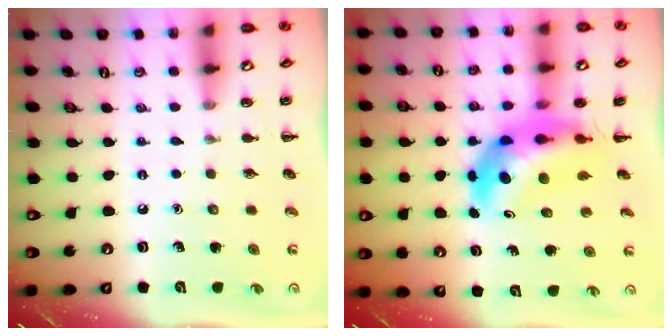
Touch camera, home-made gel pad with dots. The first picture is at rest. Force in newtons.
{"total": 9.0, "press": 8.6, "slide": 2.6}